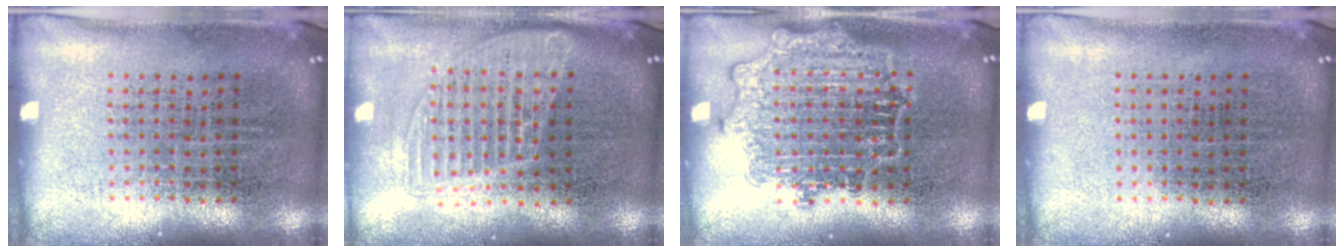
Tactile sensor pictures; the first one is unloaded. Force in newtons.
{"total": 1.5, "press": 1.3, "slide": 0.6}
{"total": 3.0, "press": 3.0, "slide": 0.4}
{"total": 0.0}